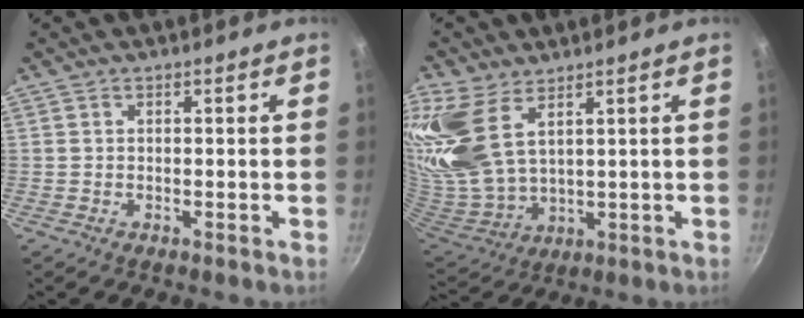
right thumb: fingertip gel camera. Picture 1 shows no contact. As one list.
[{"total": 17.3, "force": [8.9, 9.1, 11.7], "torque": [-0.260, -0.035, 0.194]}]